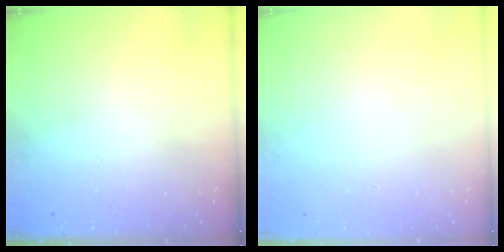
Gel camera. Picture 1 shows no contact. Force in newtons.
{"total": 0.0}